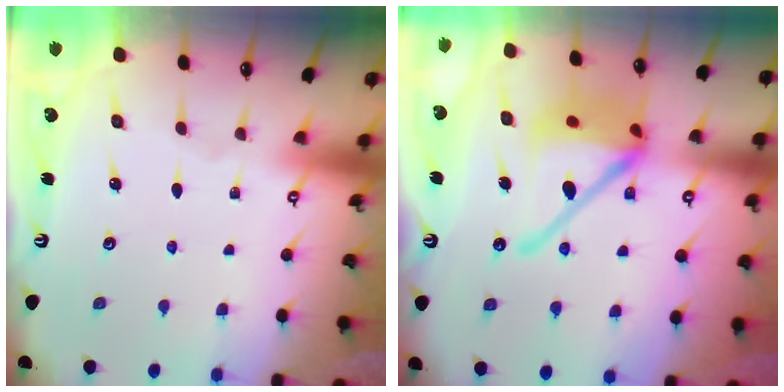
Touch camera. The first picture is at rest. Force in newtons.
{"total": 17.8, "press": 17.6, "slide": 3.0}